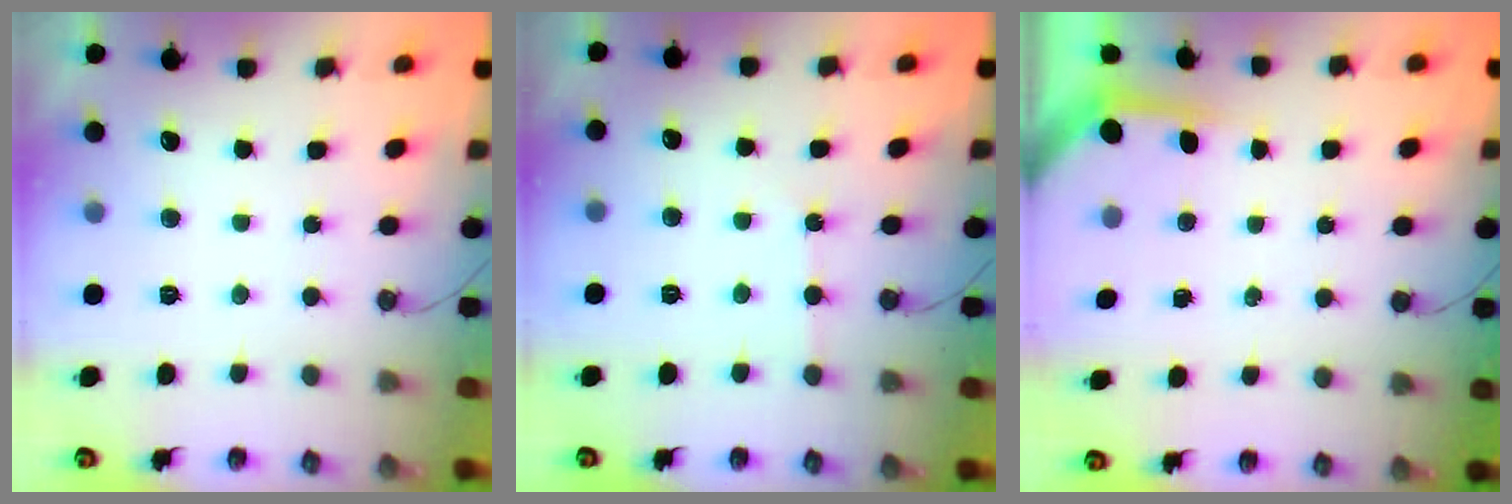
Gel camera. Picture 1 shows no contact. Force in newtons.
{"total": 2.9, "press": 2.8, "slide": 0.5}
{"total": 3.7, "press": 3.7, "slide": 0.3}